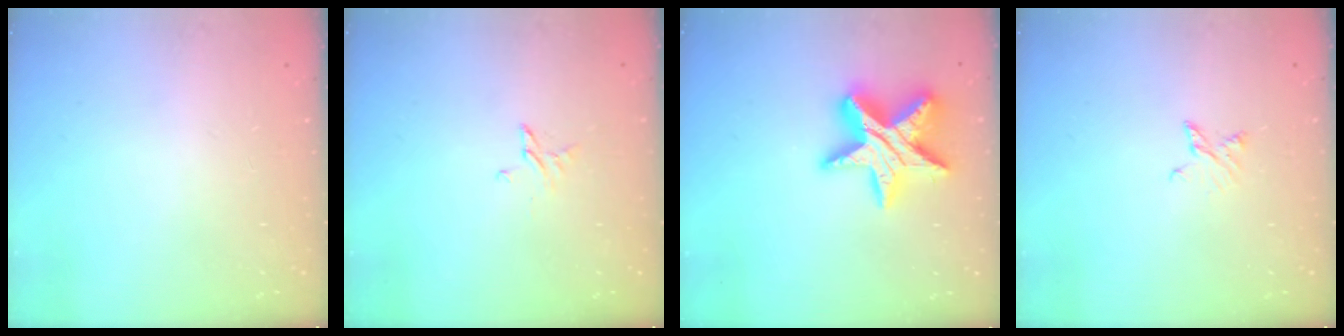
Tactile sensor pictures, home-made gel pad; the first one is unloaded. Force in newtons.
{"total": 2.6, "press": 2.6, "slide": 0.3}
{"total": 17.3, "press": 17.3, "slide": 1.2}
{"total": 3.2, "press": 3.2, "slide": 0.4}